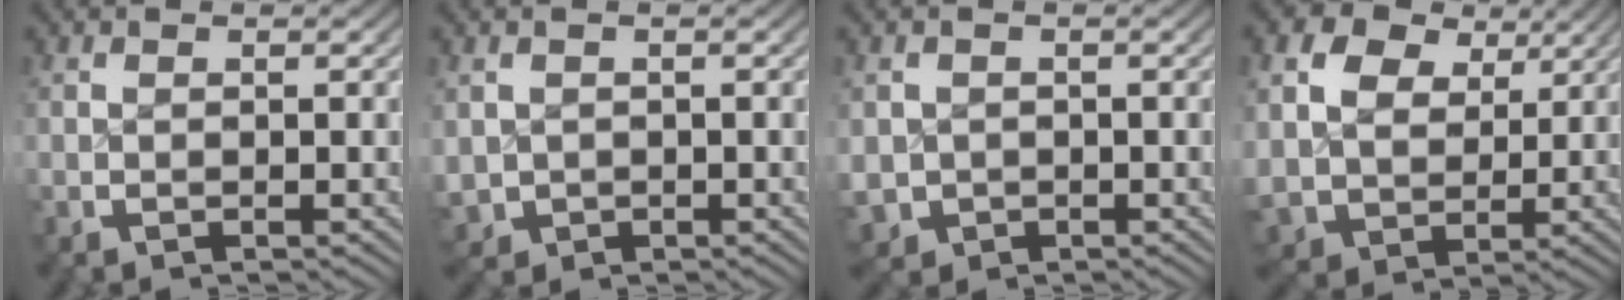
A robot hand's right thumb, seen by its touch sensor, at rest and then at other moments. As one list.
[{"total": 2.9, "force": [-0.5, 2.7, 0.8], "torque": [-0.029, -0.023, 0.005]}, {"total": 4.1, "force": [-1.2, 3.7, 1.2], "torque": [-0.037, -0.029, -0.007]}, {"total": 8.5, "force": [1.9, 7.1, 4.2], "torque": [-0.108, -0.036, 0.048]}]